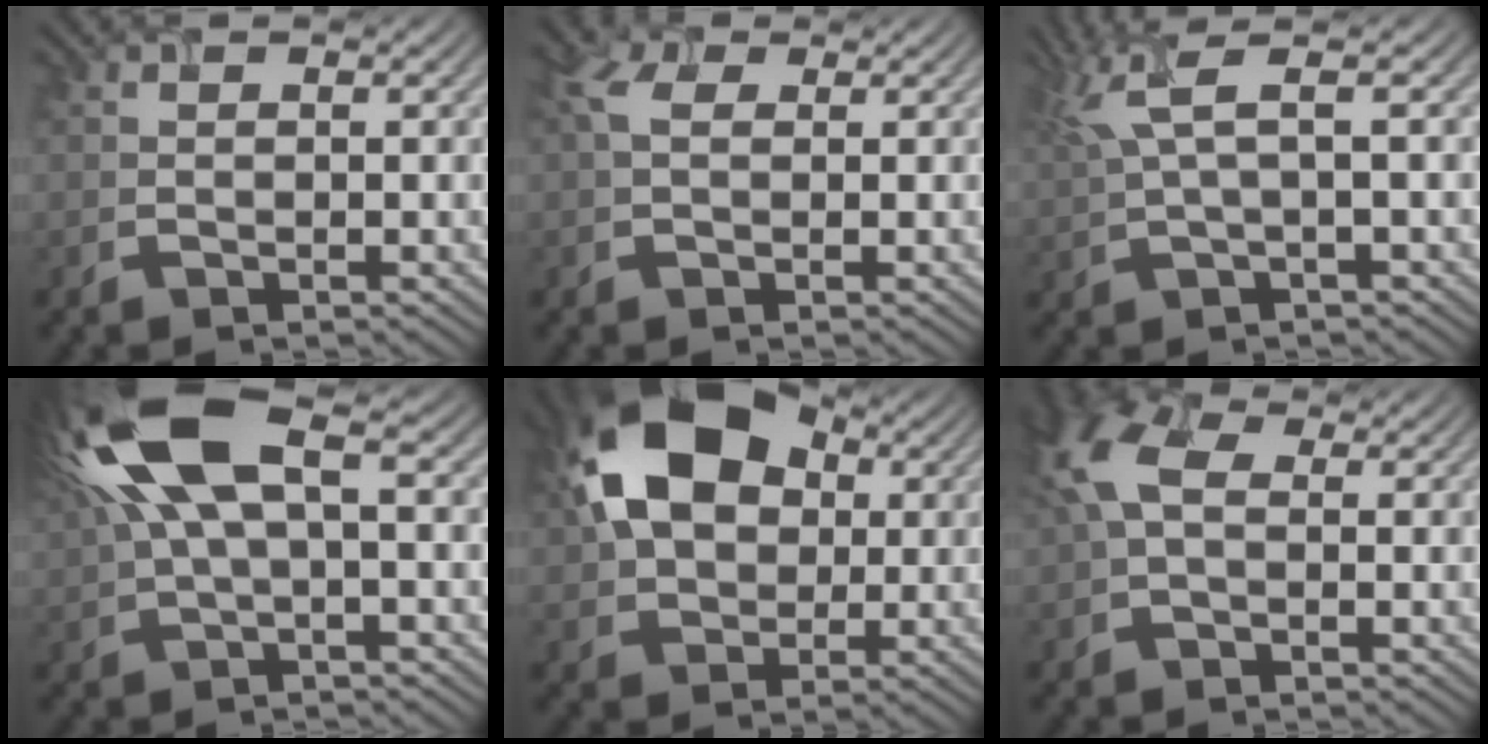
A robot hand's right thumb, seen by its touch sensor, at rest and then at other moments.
{"total": 2.5, "force": [0.7, 1.7, 1.6], "torque": [-0.046, 0.006, 0.010]}
{"total": 6.3, "force": [2.7, 1.4, 5.6], "torque": [-0.111, 0.025, 0.052]}
{"total": 13.5, "force": [4.0, 5.6, 11.6], "torque": [-0.271, 0.018, 0.080]}
{"total": 15.2, "force": [3.7, 10.6, 10.3], "torque": [-0.193, 0.022, 0.057]}
{"total": 6.8, "force": [1.5, 4.3, 5.1], "torque": [-0.144, 0.015, 0.023]}